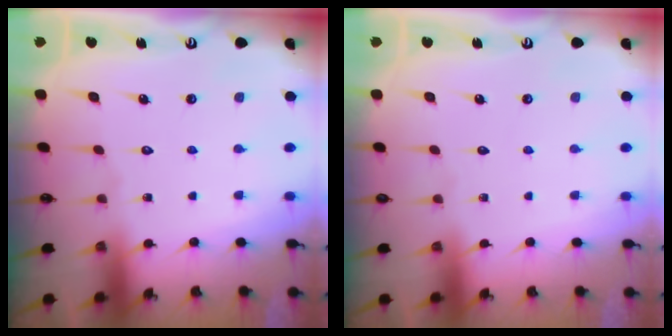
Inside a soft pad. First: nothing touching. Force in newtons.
{"total": 0.0}